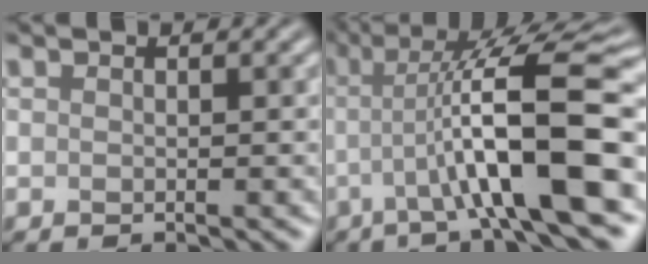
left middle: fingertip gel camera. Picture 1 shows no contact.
{"total": 11.8, "force": [-1.4, 2.5, 11.5], "torque": [-0.173, 0.013, -0.026]}